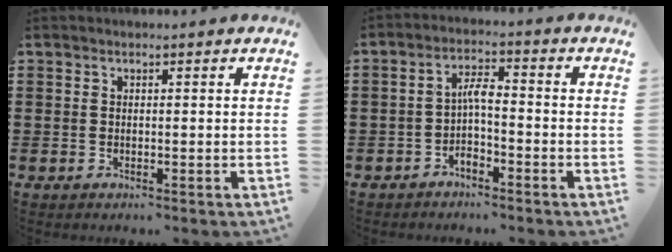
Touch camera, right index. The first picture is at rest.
{"total": 3.0, "force": [-1.4, 0.8, 2.5], "torque": [-0.051, 0.009, -0.029]}